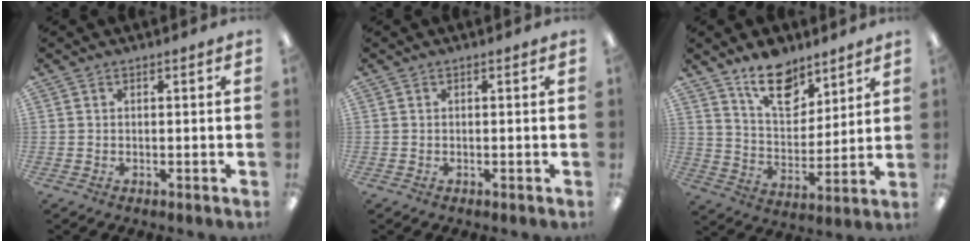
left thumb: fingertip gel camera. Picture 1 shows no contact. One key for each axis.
{"total": 0.0}
{"total": 14.3, "fx": 10.4, "fy": 7.2, "fz": 6.6, "tx": -0.088, "ty": -0.063, "tz": 0.186}